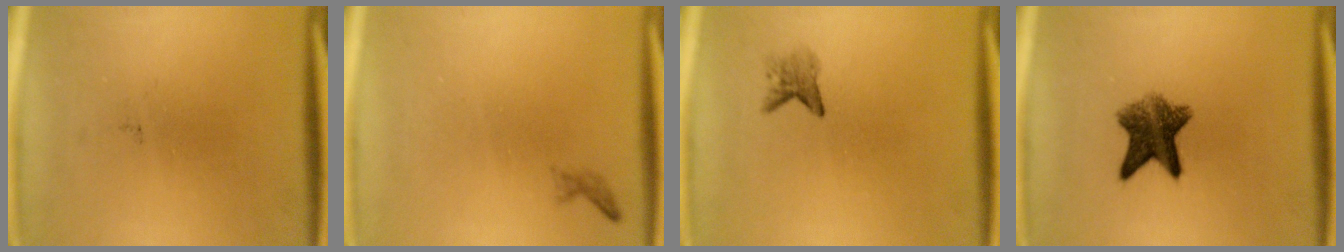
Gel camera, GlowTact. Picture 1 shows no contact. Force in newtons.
{"total": 0.6}
{"total": 1.8}
{"total": 7.4}